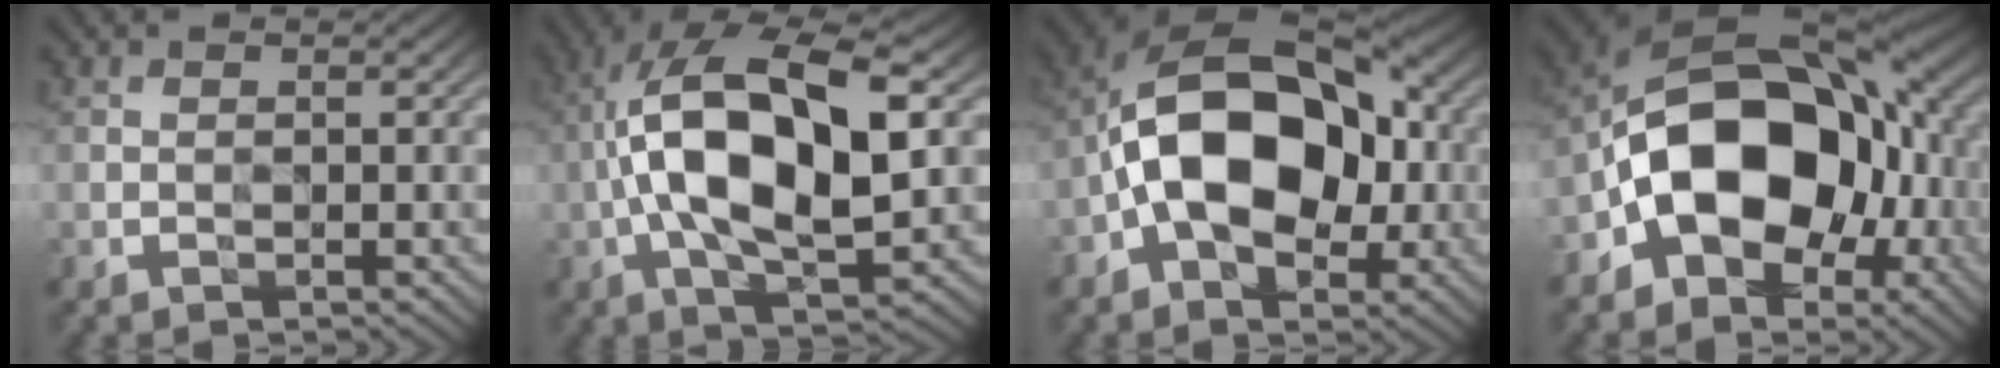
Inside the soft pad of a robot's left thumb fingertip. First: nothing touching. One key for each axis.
{"total": 16.3, "fx": 0.3, "fy": 6.9, "fz": 14.8, "tx": -0.278, "ty": 0.023, "tz": -0.002}
{"total": 14.8, "fx": -1.3, "fy": 9.4, "fz": 11.3, "tx": -0.176, "ty": 0.024, "tz": -0.037}
{"total": 15.6, "fx": -3.5, "fy": 10.5, "fz": 11.0, "tx": -0.150, "ty": 0.004, "tz": -0.072}